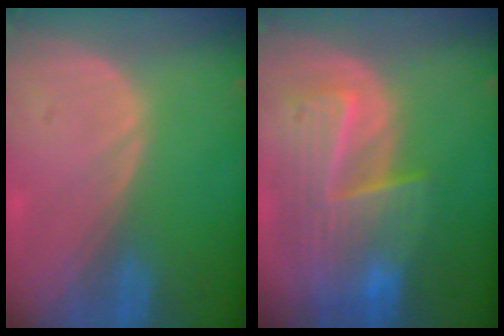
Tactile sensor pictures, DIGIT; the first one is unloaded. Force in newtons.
{"total": 9.9, "press": 8.5, "slide": 5.0}